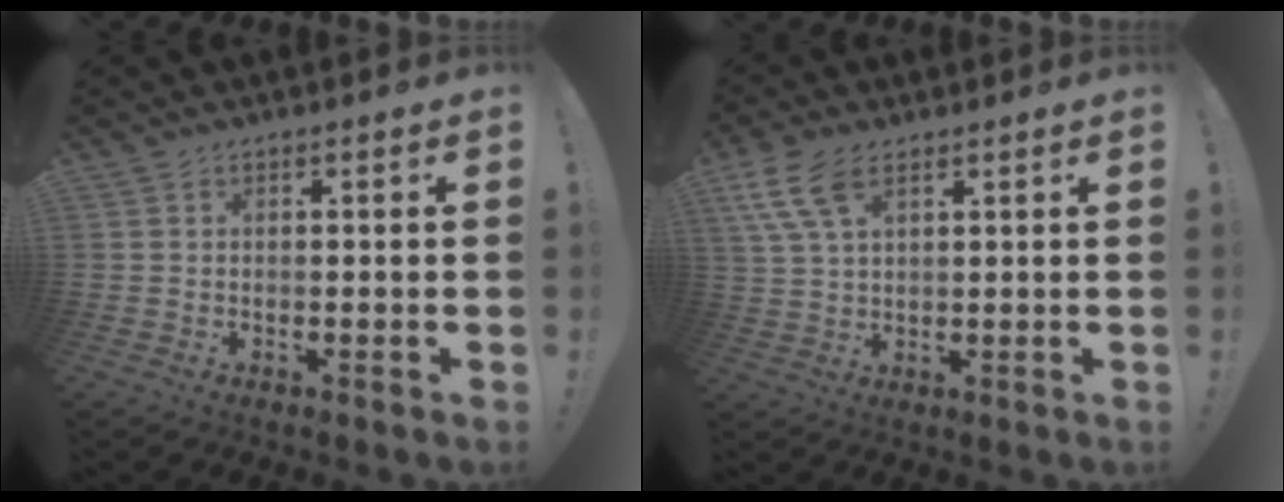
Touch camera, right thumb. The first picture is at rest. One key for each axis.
{"total": 9.9, "fx": 5.0, "fy": 5.0, "fz": 7.0, "tx": -0.144, "ty": -0.009, "tz": 0.096}